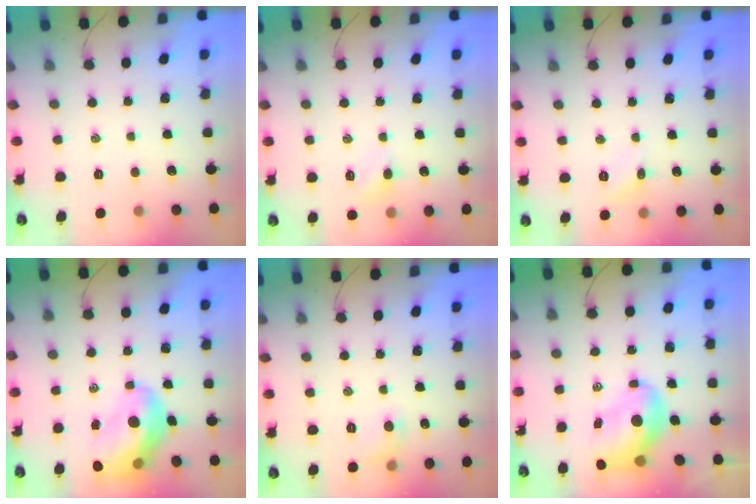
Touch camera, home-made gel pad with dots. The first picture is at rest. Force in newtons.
{"total": 4.1, "press": 3.9, "slide": 1.1}
{"total": 4.7, "press": 4.4, "slide": 1.6}
{"total": 13.3, "press": 12.8, "slide": 3.7}
{"total": 5.6, "press": 5.4, "slide": 1.3}
{"total": 8.3, "press": 8.0, "slide": 2.4}